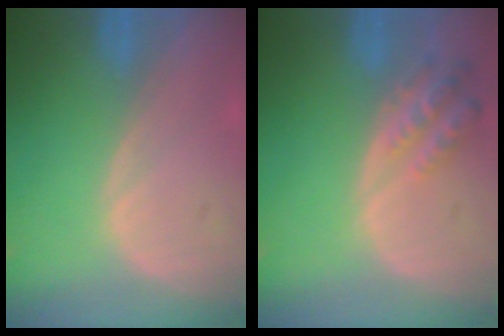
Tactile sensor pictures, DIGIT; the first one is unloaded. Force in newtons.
{"total": 5.3, "press": 5.0, "slide": 1.9}